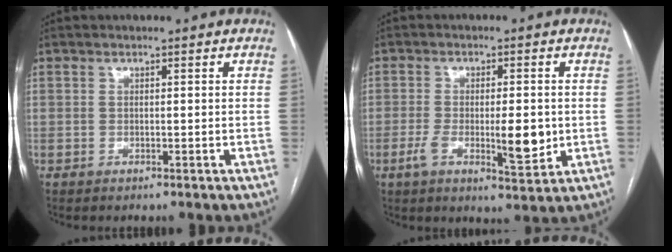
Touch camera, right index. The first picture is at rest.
{"total": 8.4, "force": [-1.7, 2.2, 8.0], "torque": [-0.131, -0.009, -0.022]}